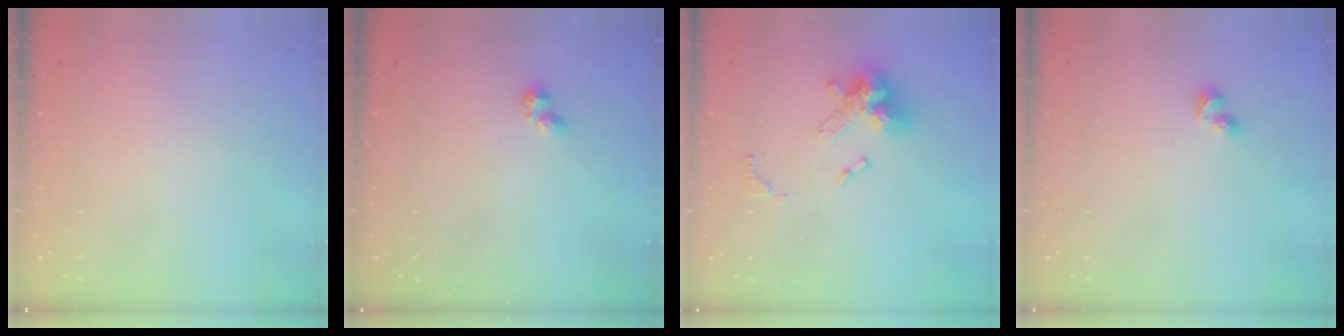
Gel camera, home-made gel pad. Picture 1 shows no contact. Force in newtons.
{"total": 2.3, "press": 2.2, "slide": 0.6}
{"total": 14.1, "press": 14.1, "slide": 0.9}
{"total": 3.7, "press": 3.7, "slide": 0.4}